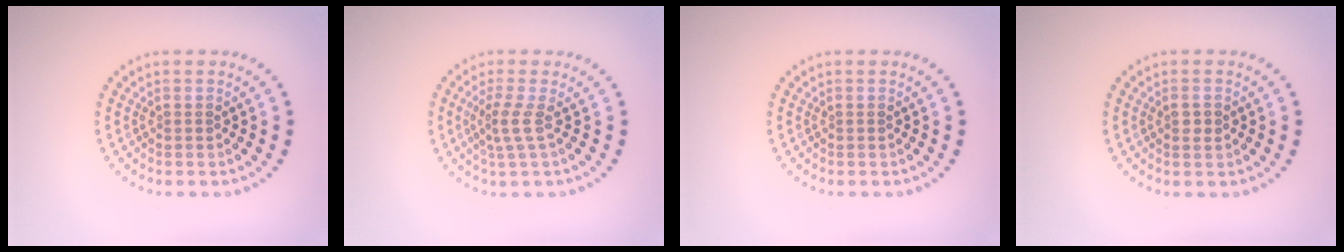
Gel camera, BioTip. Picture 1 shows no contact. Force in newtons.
{"total": 2.1, "press": 1.4, "slide": 1.5}
{"total": 0.0}
{"total": 1.1, "press": 1.1, "slide": 0.1}